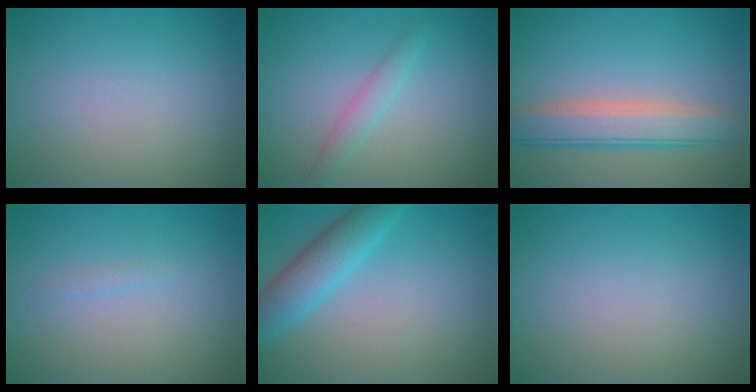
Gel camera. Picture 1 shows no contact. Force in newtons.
{"total": 1.7, "press": 1.7, "slide": 0.1}
{"total": 4.9, "press": 4.9, "slide": 0.3}
{"total": 0.5, "press": 0.5, "slide": 0.1}
{"total": 4.4, "press": 4.4, "slide": 0.1}
{"total": 0.0}